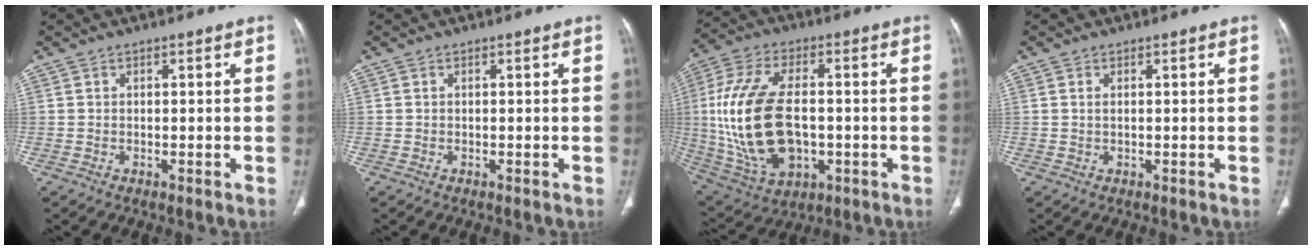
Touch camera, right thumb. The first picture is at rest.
{"total": 0.0}
{"total": 21.6, "force": [-0.9, 12.4, 17.7], "torque": [-0.365, 0.001, 0.000]}
{"total": 0.7, "force": [0.2, 0.3, 0.6], "torque": [-0.017, 0.001, 0.005]}